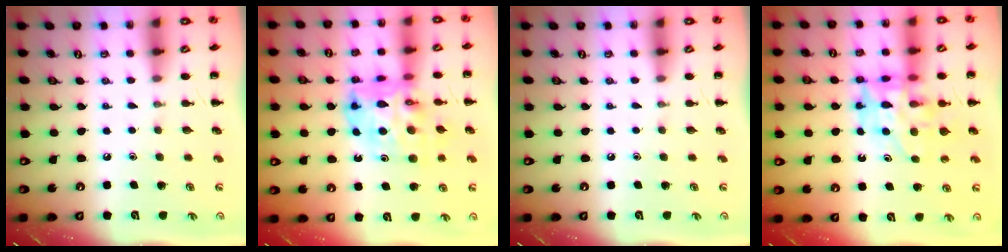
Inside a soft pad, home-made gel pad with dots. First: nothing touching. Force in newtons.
{"total": 14.7, "press": 14.1, "slide": 4.3}
{"total": 0.0}
{"total": 13.9, "press": 13.4, "slide": 3.8}